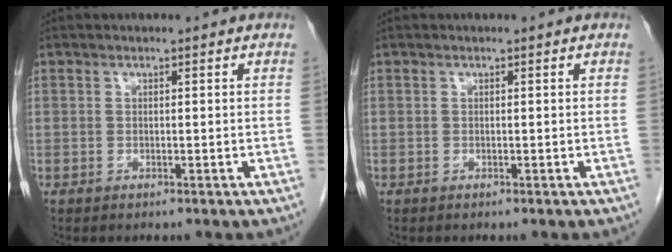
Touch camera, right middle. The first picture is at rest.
{"total": 0.0}